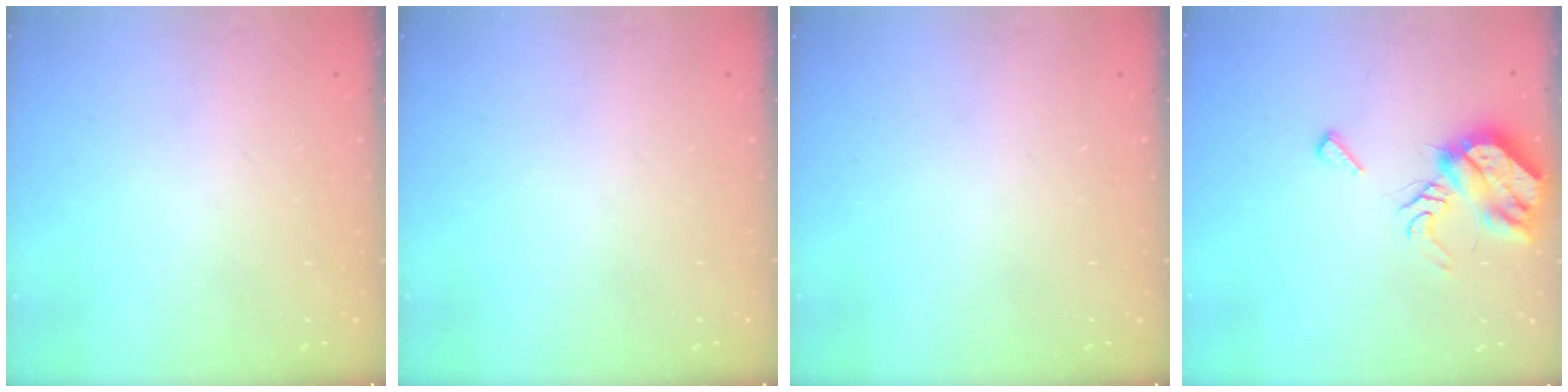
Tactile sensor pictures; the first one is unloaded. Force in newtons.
{"total": 0.0}
{"total": 0.0}
{"total": 9.3, "press": 9.3, "slide": 0.7}